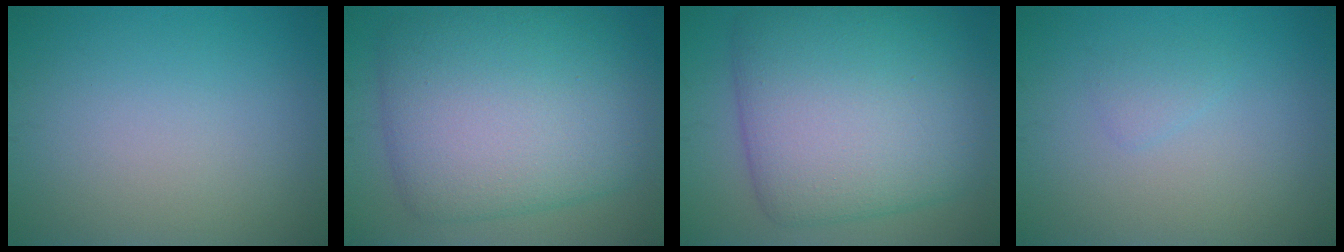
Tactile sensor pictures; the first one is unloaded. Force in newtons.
{"total": 11.6, "press": 11.6, "slide": 0.3}
{"total": 12.5, "press": 12.5, "slide": 0.3}
{"total": 0.9, "press": 0.9, "slide": 0.1}